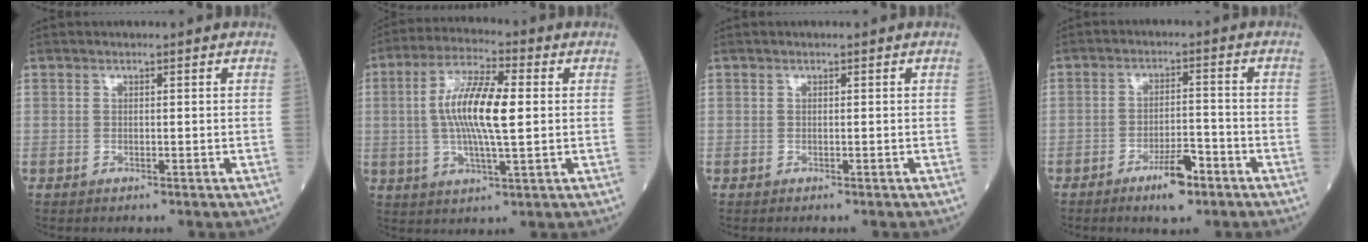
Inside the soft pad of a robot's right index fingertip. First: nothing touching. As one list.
[{"total": 11.5, "force": [0.7, 2.1, 11.3], "torque": [-0.219, 0.008, 0.010]}, {"total": 0.0}, {"total": 5.9, "force": [-3.8, 1.4, 4.3], "torque": [-0.070, 0.000, -0.062]}]